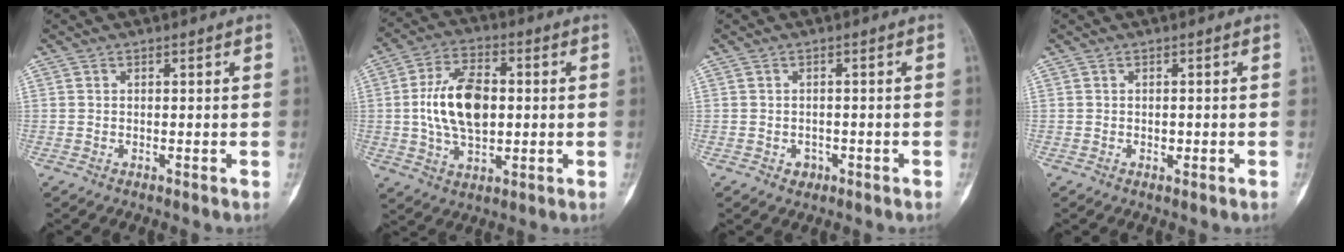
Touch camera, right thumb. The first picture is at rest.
{"total": 13.7, "force": [0.6, 7.9, 11.2], "torque": [-0.193, 0.008, 0.011]}
{"total": 1.7, "force": [-0.7, 1.4, 0.5], "torque": [0.003, 0.003, -0.007]}
{"total": 1.0, "force": [-0.2, 0.6, 0.8], "torque": [-0.009, 0.001, -0.003]}